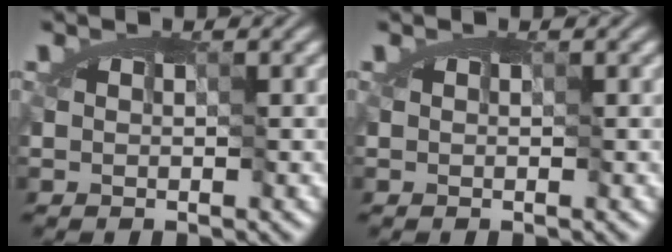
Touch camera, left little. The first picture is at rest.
{"total": 0.0}